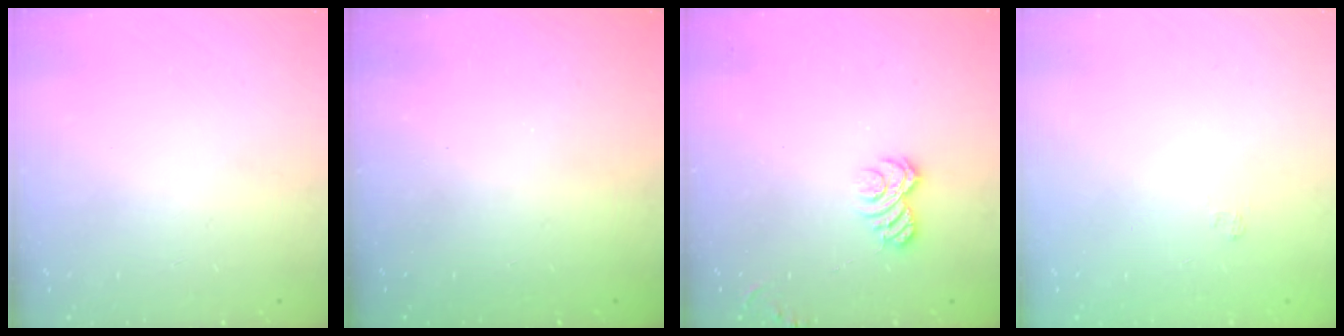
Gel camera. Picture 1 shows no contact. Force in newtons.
{"total": 2.6, "press": 2.4, "slide": 0.8}
{"total": 4.7, "press": 4.5, "slide": 1.3}
{"total": 1.7, "press": 1.2, "slide": 1.1}